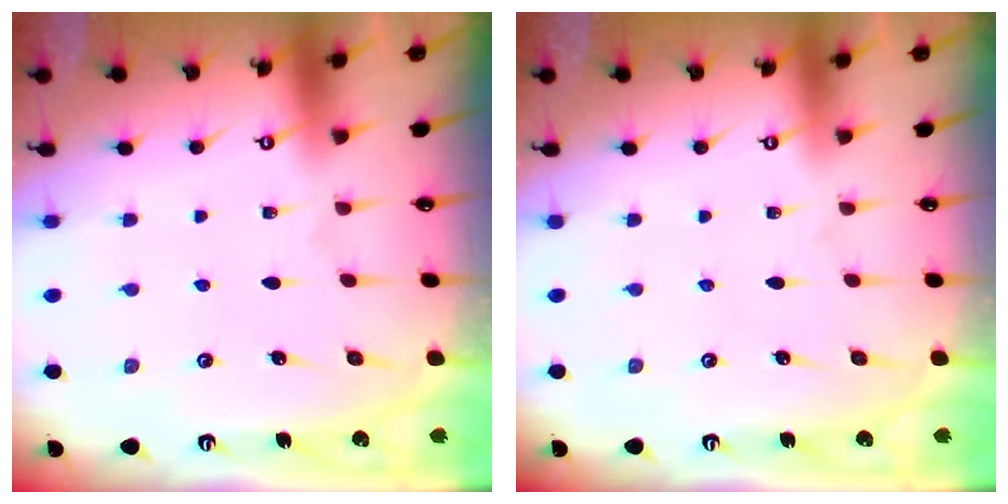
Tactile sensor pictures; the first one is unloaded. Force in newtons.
{"total": 0.0}